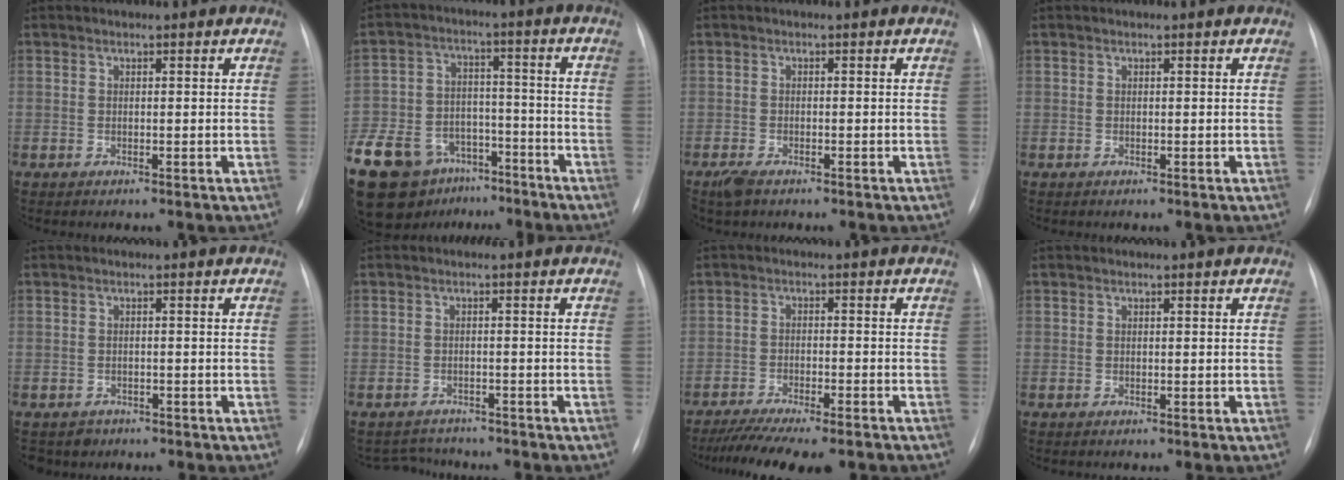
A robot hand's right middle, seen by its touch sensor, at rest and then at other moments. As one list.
[{"total": 22.6, "force": [-14.9, 13.4, 10.3], "torque": [-0.299, -0.005, -0.248]}, {"total": 2.3, "force": [-1.6, 0.9, 1.4], "torque": [-0.034, -0.005, -0.026]}, {"total": 0.0}, {"total": 2.8, "force": [-2.0, 2.0, -0.3], "torque": [0.004, 0.002, -0.030]}, {"total": 3.3, "force": [-3.2, 0.9, -0.6], "torque": [0.002, -0.004, -0.047]}, {"total": 12.5, "force": [-10.5, 2.0, 6.5], "torque": [-0.101, -0.014, -0.154]}, {"total": 0.0}]